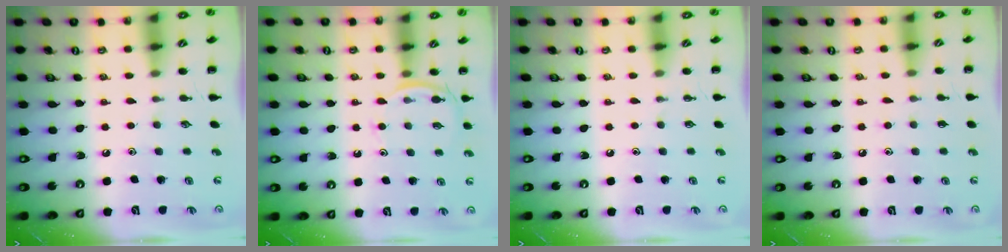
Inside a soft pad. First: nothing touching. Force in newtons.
{"total": 5.1, "press": 4.8, "slide": 1.5}
{"total": 0.0}
{"total": 3.8, "press": 3.4, "slide": 1.6}